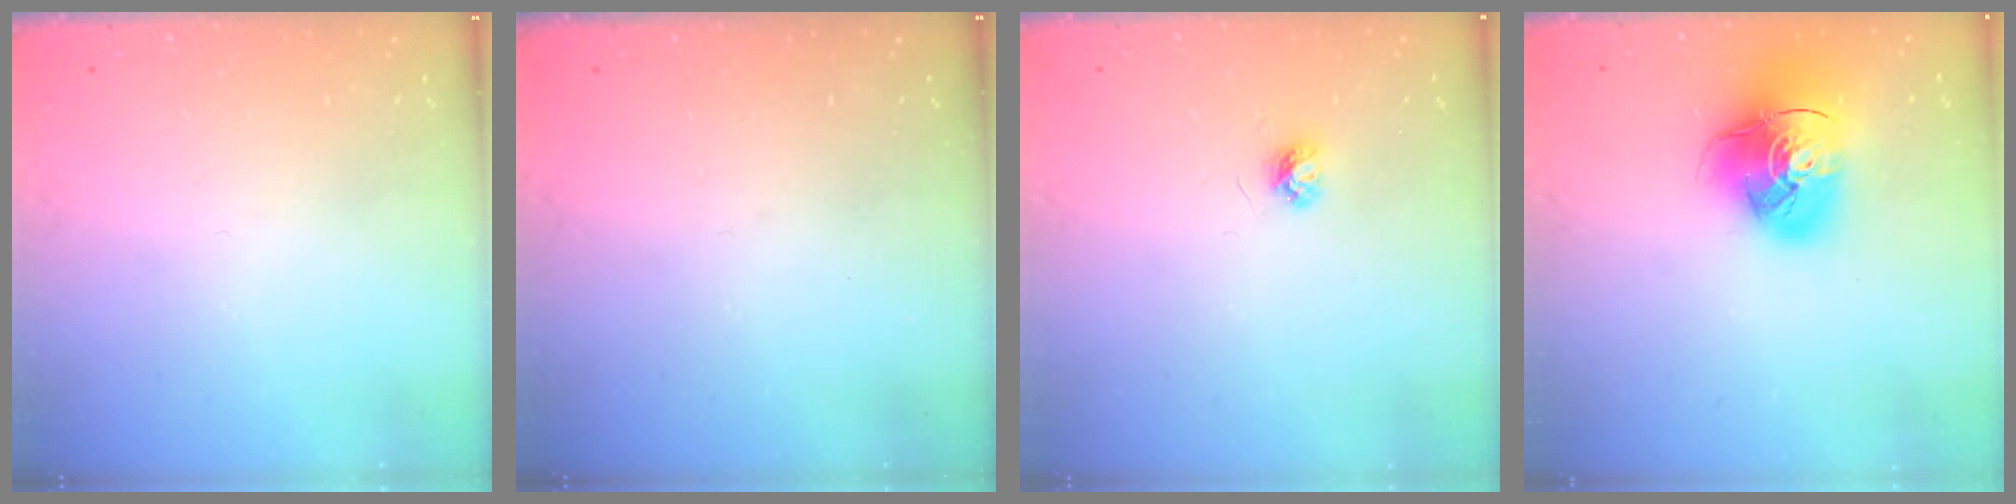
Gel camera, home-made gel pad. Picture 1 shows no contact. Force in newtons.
{"total": 0.0}
{"total": 3.9, "press": 3.9, "slide": 0.5}
{"total": 14.9, "press": 14.8, "slide": 1.9}